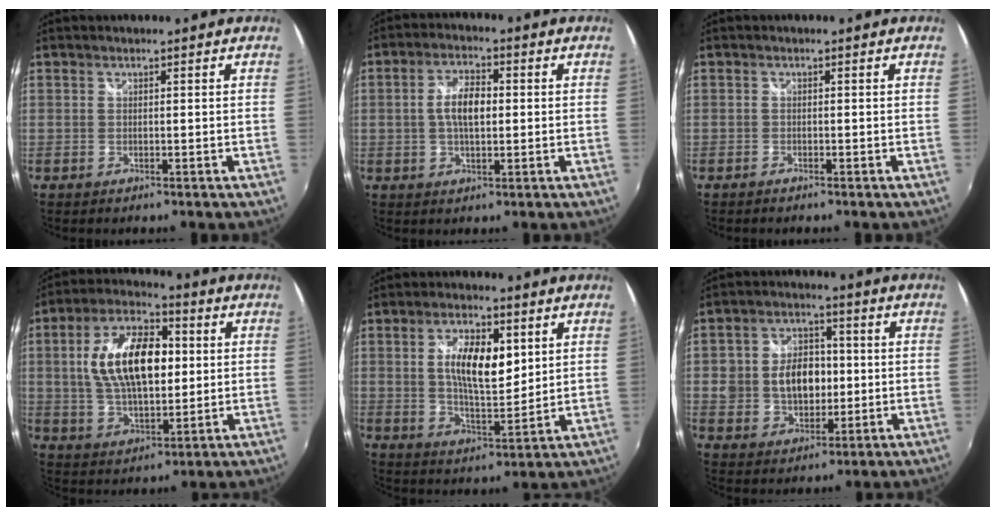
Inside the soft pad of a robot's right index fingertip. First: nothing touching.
{"total": 6.2, "force": [0.2, 2.9, 5.5], "torque": [-0.104, 0.010, 0.003]}
{"total": 0.7, "force": [-0.7, 0.2, 0.2], "torque": [-0.007, -0.003, -0.015]}
{"total": 16.3, "force": [2.2, 8.3, 13.8], "torque": [-0.256, 0.019, 0.040]}
{"total": 10.5, "force": [2.9, 4.6, 9.0], "torque": [-0.160, 0.004, 0.053]}
{"total": 10.7, "force": [-0.1, 8.1, 7.0], "torque": [-0.142, 0.016, 0.008]}